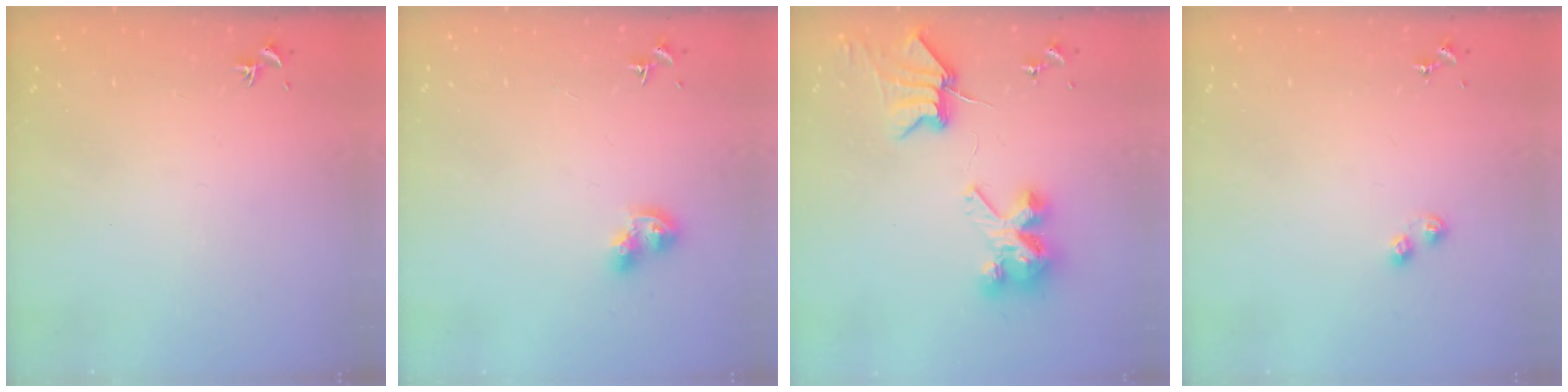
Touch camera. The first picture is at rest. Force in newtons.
{"total": 7.9, "press": 7.9, "slide": 0.4}
{"total": 9.4, "press": 9.3, "slide": 1.2}
{"total": 3.8, "press": 3.8, "slide": 0.7}